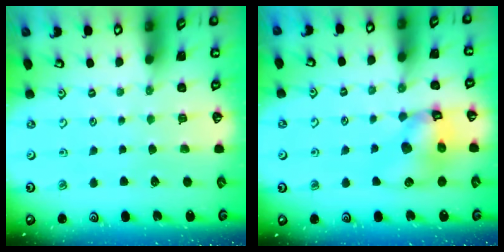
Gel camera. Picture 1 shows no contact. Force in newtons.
{"total": 11.8, "press": 11.7, "slide": 1.6}